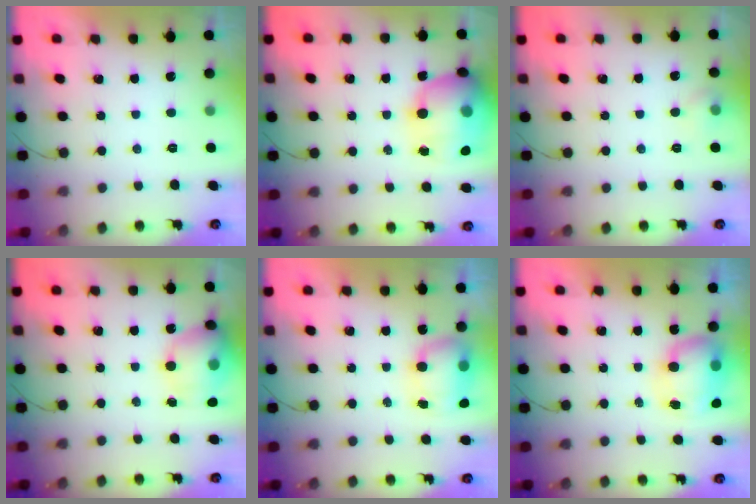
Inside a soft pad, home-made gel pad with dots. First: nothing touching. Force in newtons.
{"total": 22.1, "press": 21.7, "slide": 3.9}
{"total": 5.4, "press": 5.3, "slide": 1.1}
{"total": 15.7, "press": 15.5, "slide": 2.7}
{"total": 7.5, "press": 7.4, "slide": 1.3}
{"total": 9.7, "press": 9.3, "slide": 2.7}